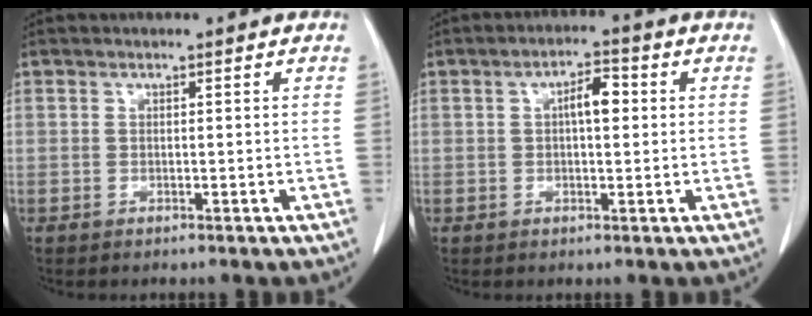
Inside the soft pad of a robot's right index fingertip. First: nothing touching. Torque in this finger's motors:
{"motor_torque": [0.63, 0.40, 0.21, 0.08]}